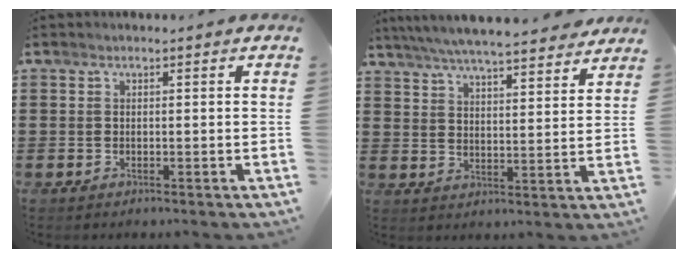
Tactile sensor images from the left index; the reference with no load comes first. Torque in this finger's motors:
{"motor_torque": [1.20, -0.94, 0.54, 0.21]}